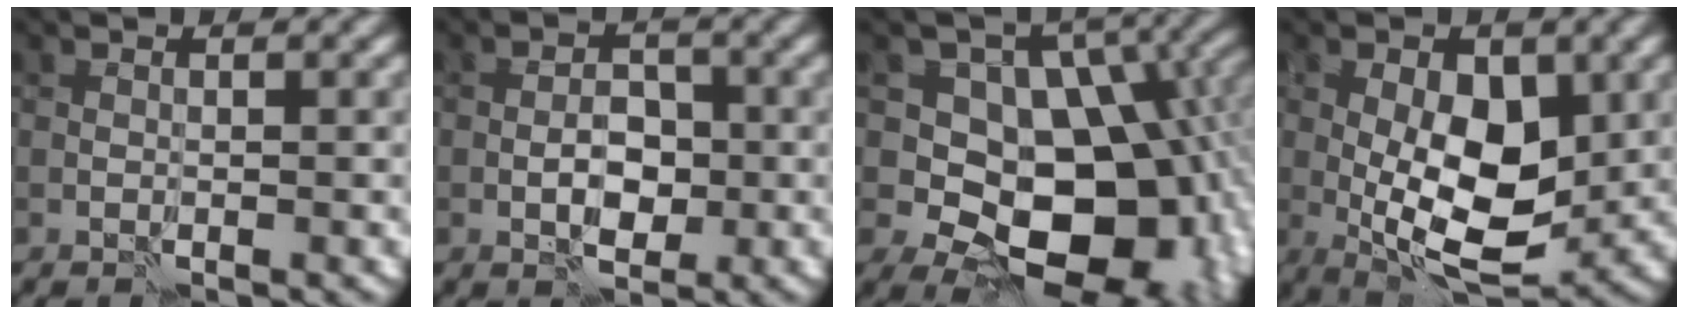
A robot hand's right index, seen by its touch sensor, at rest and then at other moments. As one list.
[{"total": 3.1, "force": [-0.8, 1.9, 2.3], "torque": [-0.031, 0.005, -0.015]}, {"total": 15.4, "force": [-2.0, 10.4, 11.2], "torque": [-0.116, 0.003, -0.033]}, {"total": 9.0, "force": [-0.2, 4.6, 7.8], "torque": [-0.122, -0.001, -0.005]}]